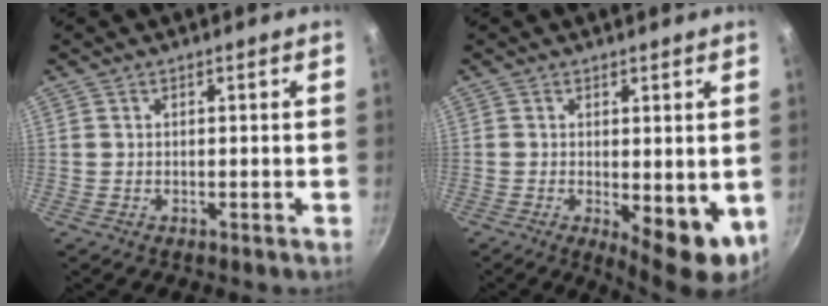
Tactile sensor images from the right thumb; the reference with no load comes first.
{"total": 8.7, "force": [-1.2, 3.5, 7.9], "torque": [-0.093, -0.008, -0.005]}